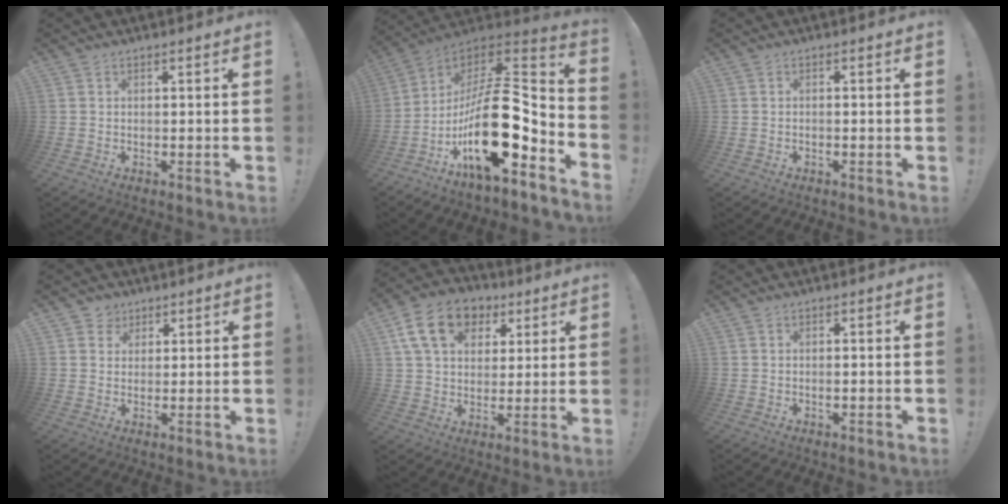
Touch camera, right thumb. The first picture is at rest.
{"total": 23.9, "force": [-5.9, 9.6, 21.0], "torque": [-0.375, 0.021, -0.095]}
{"total": 1.0, "force": [-0.9, -0.2, 0.5], "torque": [-0.016, 0.002, -0.014]}
{"total": 3.8, "force": [1.8, 3.3, 0.3], "torque": [0.003, -0.013, 0.031]}
{"total": 15.8, "force": [6.9, 11.4, 8.6], "torque": [-0.127, -0.022, 0.131]}
{"total": 0.9, "force": [-0.5, 0.0, 0.8], "torque": [-0.023, 0.003, -0.008]}